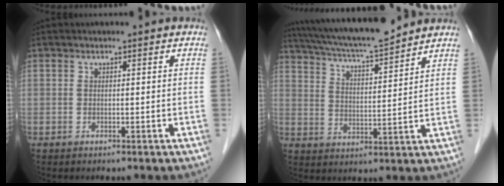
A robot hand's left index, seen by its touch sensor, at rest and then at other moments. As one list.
[{"total": 14.3, "force": [12.9, 0.5, 6.0], "torque": [-0.113, 0.012, 0.214]}]